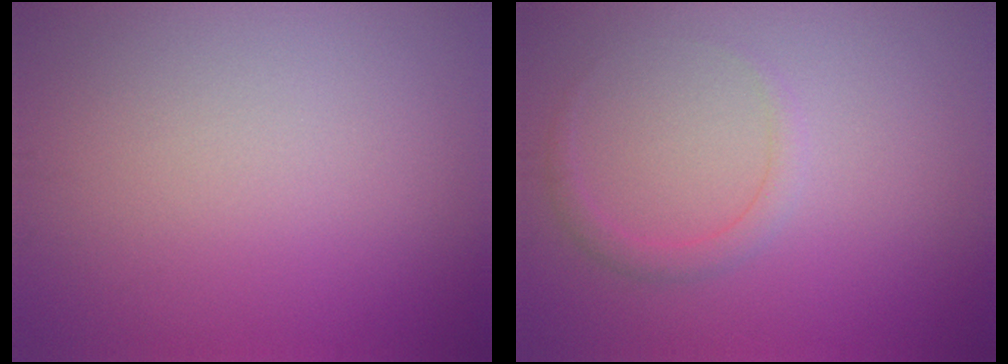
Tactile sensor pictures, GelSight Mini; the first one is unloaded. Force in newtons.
{"total": 1.4, "press": 1.4, "slide": 0.2}